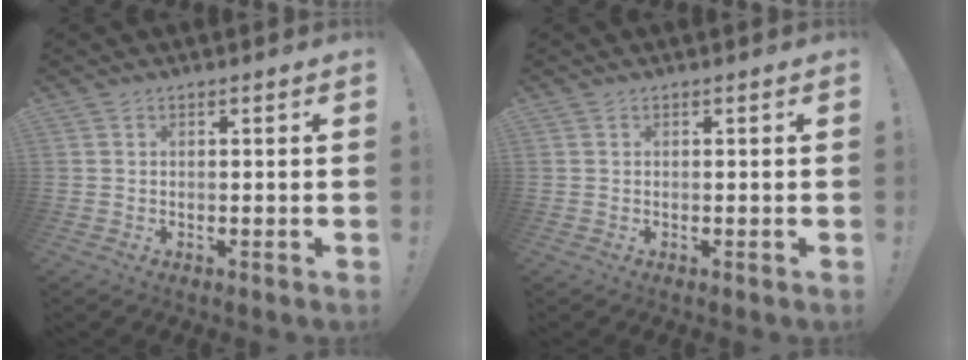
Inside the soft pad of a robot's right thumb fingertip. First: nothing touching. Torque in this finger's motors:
{"motor_torque": [-0.14, 0.04, 0.07, -0.07, 0.03]}